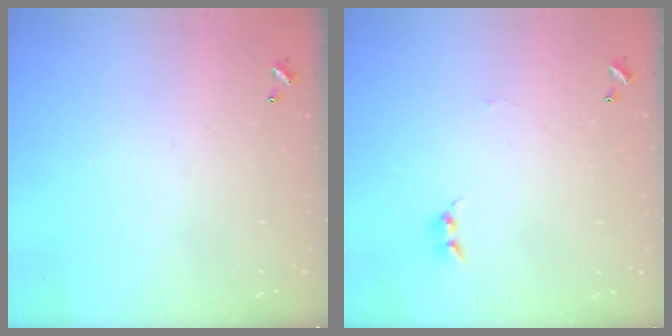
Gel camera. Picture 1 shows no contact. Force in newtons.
{"total": 0.0}